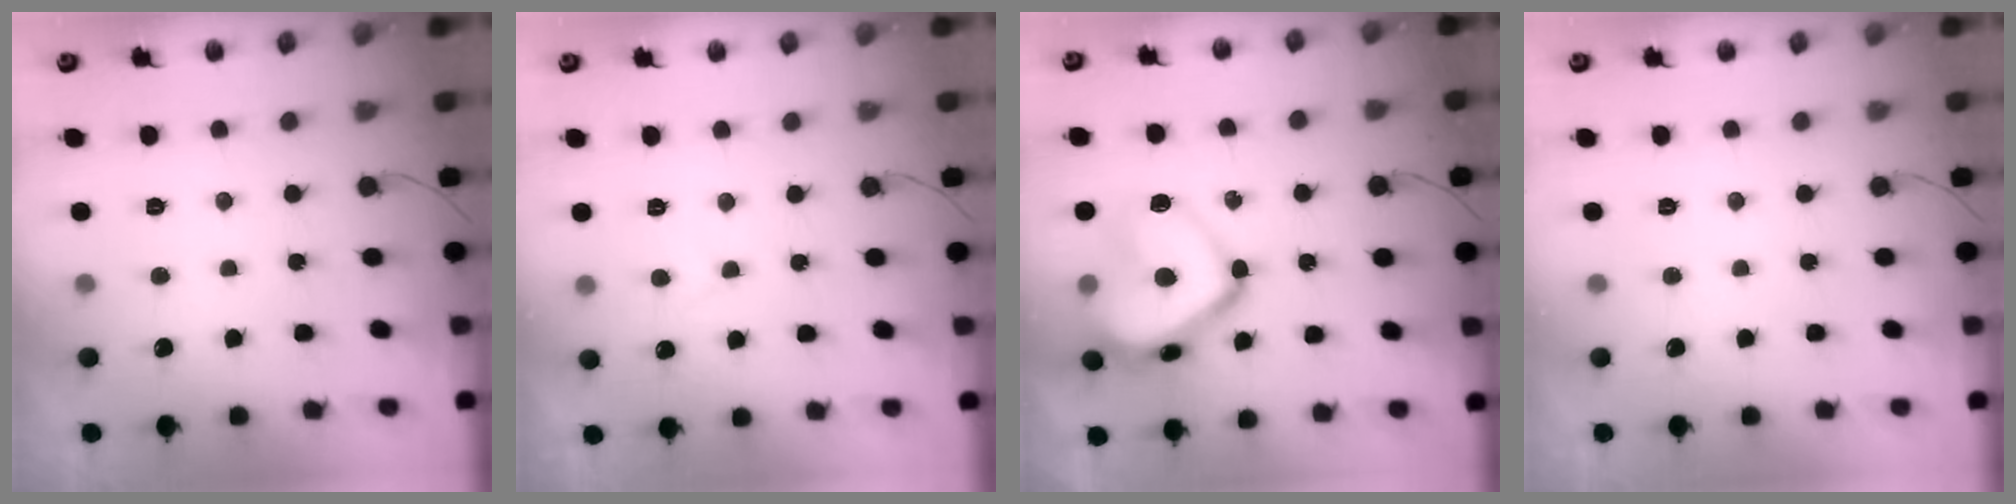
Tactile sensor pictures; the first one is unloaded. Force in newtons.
{"total": 2.6, "press": 2.6, "slide": 0.2}
{"total": 20.7, "press": 20.6, "slide": 1.2}
{"total": 0.0}